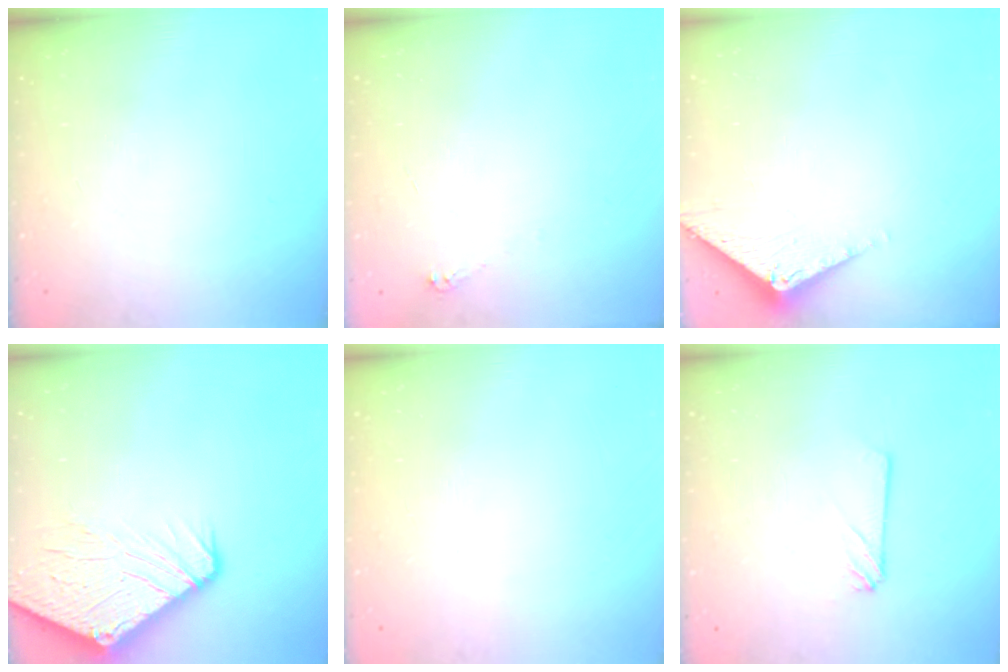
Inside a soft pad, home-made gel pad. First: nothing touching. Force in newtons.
{"total": 2.5, "press": 2.5, "slide": 0.3}
{"total": 3.5, "press": 3.5, "slide": 0.2}
{"total": 13.5, "press": 13.4, "slide": 1.8}
{"total": 0.0}
{"total": 2.4, "press": 2.4, "slide": 0.3}